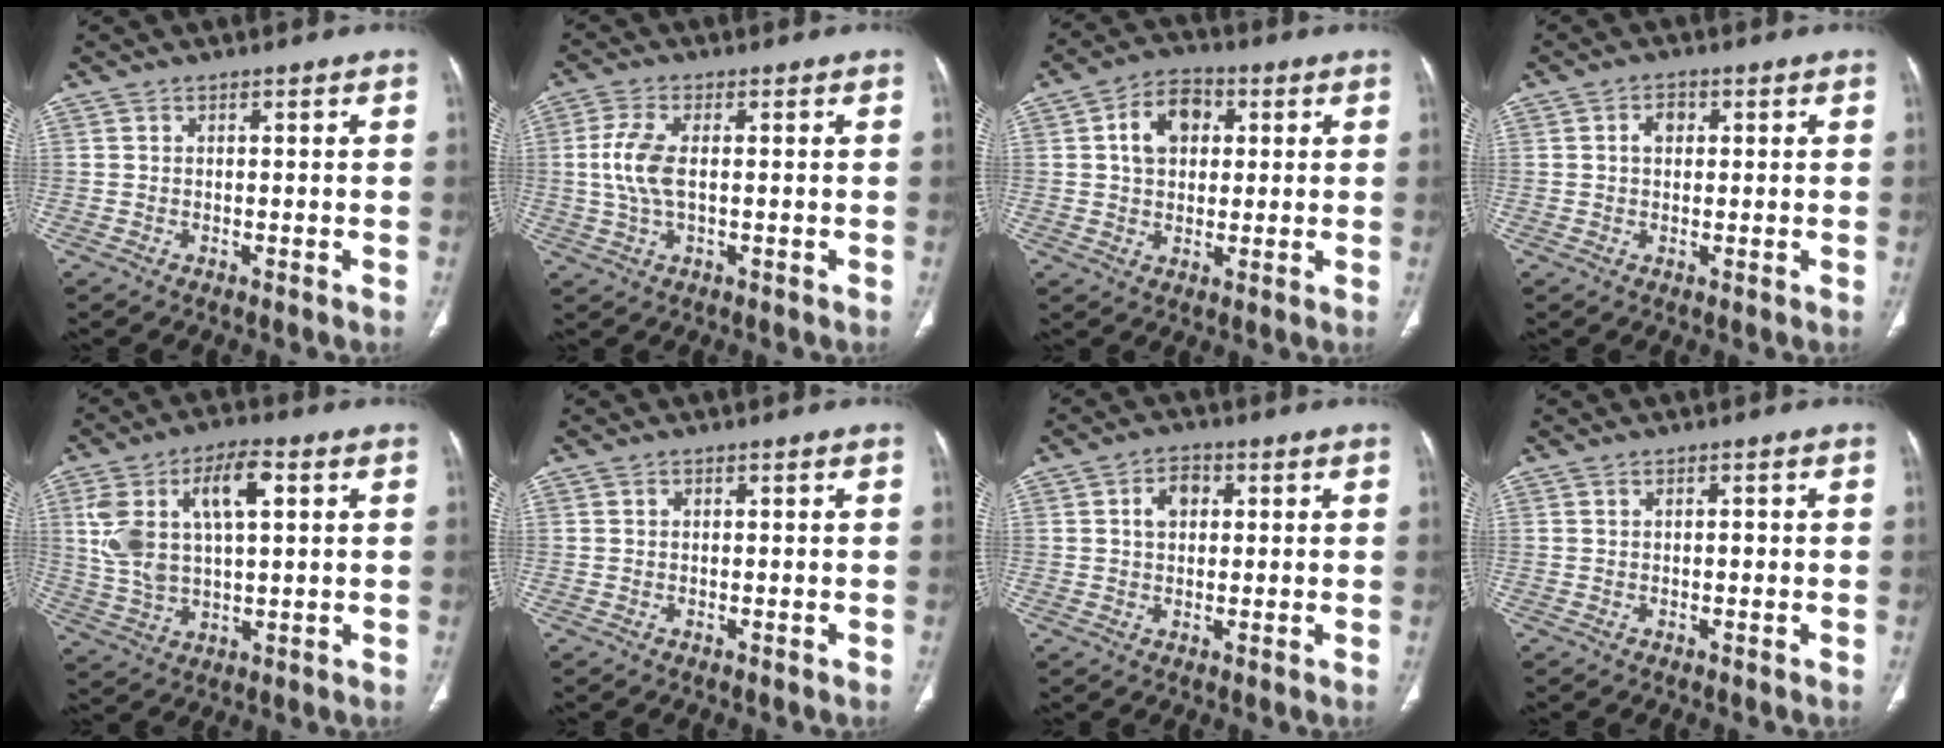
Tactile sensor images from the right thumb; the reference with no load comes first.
{"total": 6.5, "force": [0.1, 2.9, 5.9], "torque": [-0.146, 0.004, -0.001]}
{"total": 9.0, "force": [2.1, 6.5, 5.9], "torque": [-0.074, 0.008, 0.028]}
{"total": 2.8, "force": [0.6, 2.0, 1.8], "torque": [-0.020, 0.007, 0.007]}
{"total": 14.3, "force": [4.0, 6.9, 11.9], "torque": [-0.228, 0.011, 0.079]}
{"total": 0.0}
{"total": 4.6, "force": [1.1, 3.3, 3.0], "torque": [-0.039, 0.009, 0.015]}
{"total": 0.6, "force": [-0.1, 0.3, 0.5], "torque": [-0.003, 0.001, -0.004]}